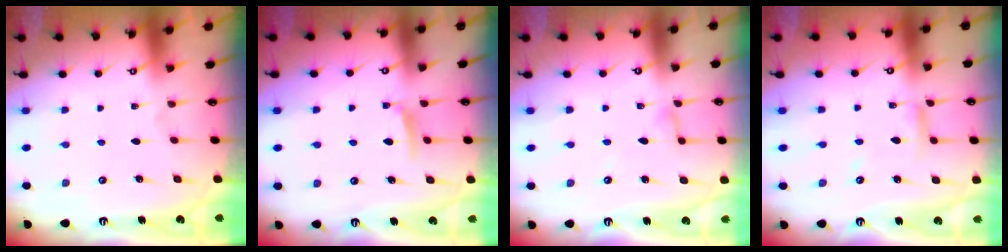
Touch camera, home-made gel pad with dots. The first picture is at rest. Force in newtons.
{"total": 5.3, "press": 5.2, "slide": 0.9}
{"total": 2.8, "press": 2.7, "slide": 0.3}
{"total": 5.9, "press": 5.9, "slide": 0.5}